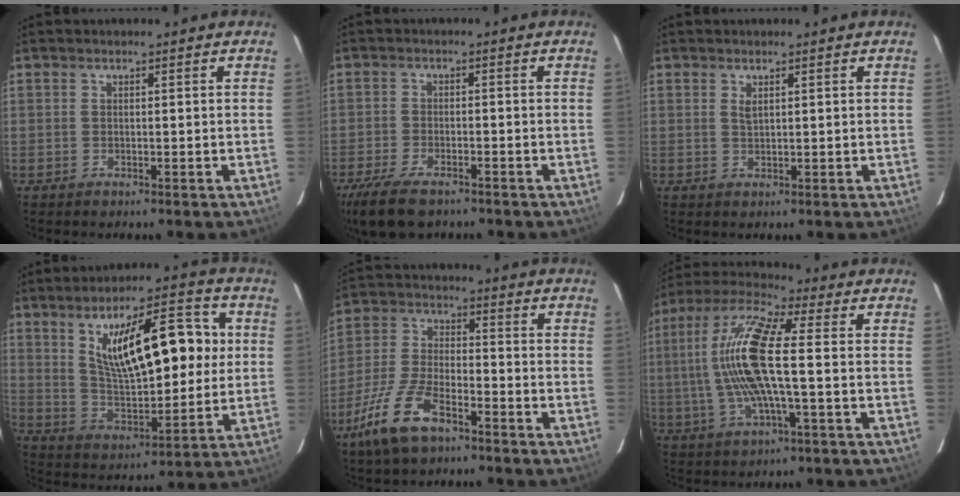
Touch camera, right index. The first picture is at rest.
{"total": 10.0, "force": [-7.5, 3.7, 5.5], "torque": [-0.142, -0.027, -0.138]}
{"total": 1.3, "force": [0.6, 0.6, 1.0], "torque": [-0.018, 0.001, 0.012]}
{"total": 18.1, "force": [5.0, 6.9, 16.0], "torque": [-0.270, 0.015, 0.098]}
{"total": 12.4, "force": [-8.0, 4.8, 8.2], "torque": [-0.186, -0.007, -0.154]}
{"total": 15.2, "force": [0.0, 3.2, 14.9], "torque": [-0.292, 0.008, -0.006]}